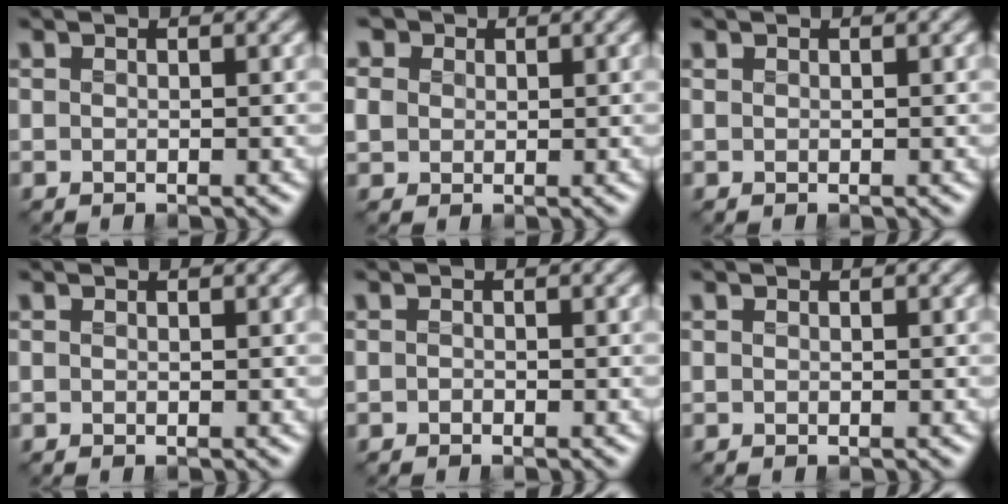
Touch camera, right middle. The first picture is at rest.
{"total": 4.2, "force": [1.6, 3.4, 1.8], "torque": [-0.072, 0.010, 0.025]}
{"total": 0.0}
{"total": 0.0}
{"total": 0.5, "force": [-0.5, 0.2, 0.1], "torque": [0.001, -0.007, -0.012]}
{"total": 0.0}